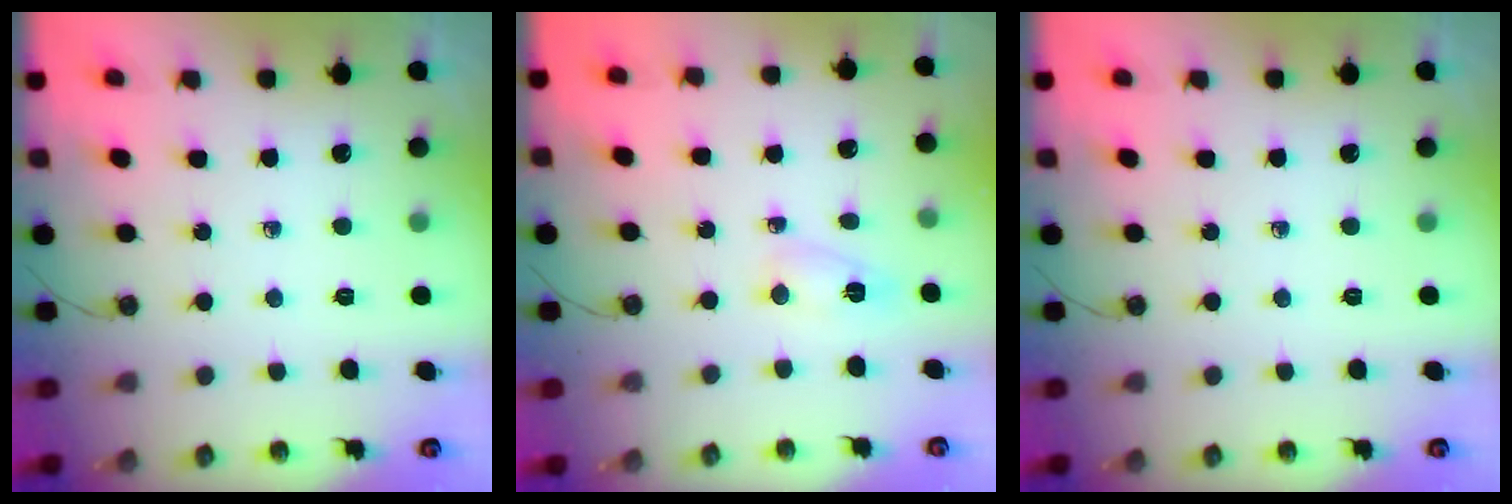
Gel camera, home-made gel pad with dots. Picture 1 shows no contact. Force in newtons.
{"total": 3.2, "press": 3.2, "slide": 0.1}
{"total": 0.0}